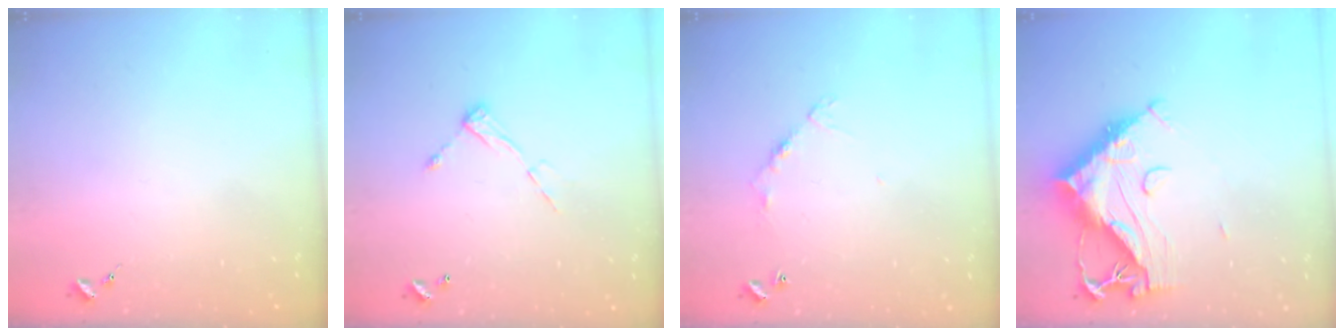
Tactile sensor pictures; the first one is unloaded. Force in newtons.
{"total": 8.2, "press": 8.2, "slide": 0.5}
{"total": 6.1, "press": 6.1, "slide": 0.5}
{"total": 17.4, "press": 17.3, "slide": 1.6}